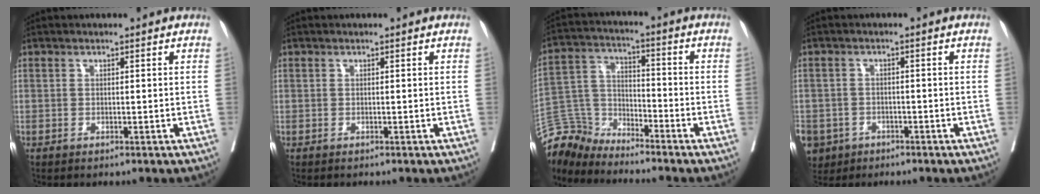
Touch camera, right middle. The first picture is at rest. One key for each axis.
{"total": 0.0}
{"total": 7.4, "fx": -7.1, "fy": 0.4, "fz": -1.7, "tx": 0.021, "ty": 0.024, "tz": -0.147}
{"total": 8.2, "fx": -4.2, "fy": 6.8, "fz": 1.9, "tx": -0.064, "ty": 0.003, "tz": -0.067}